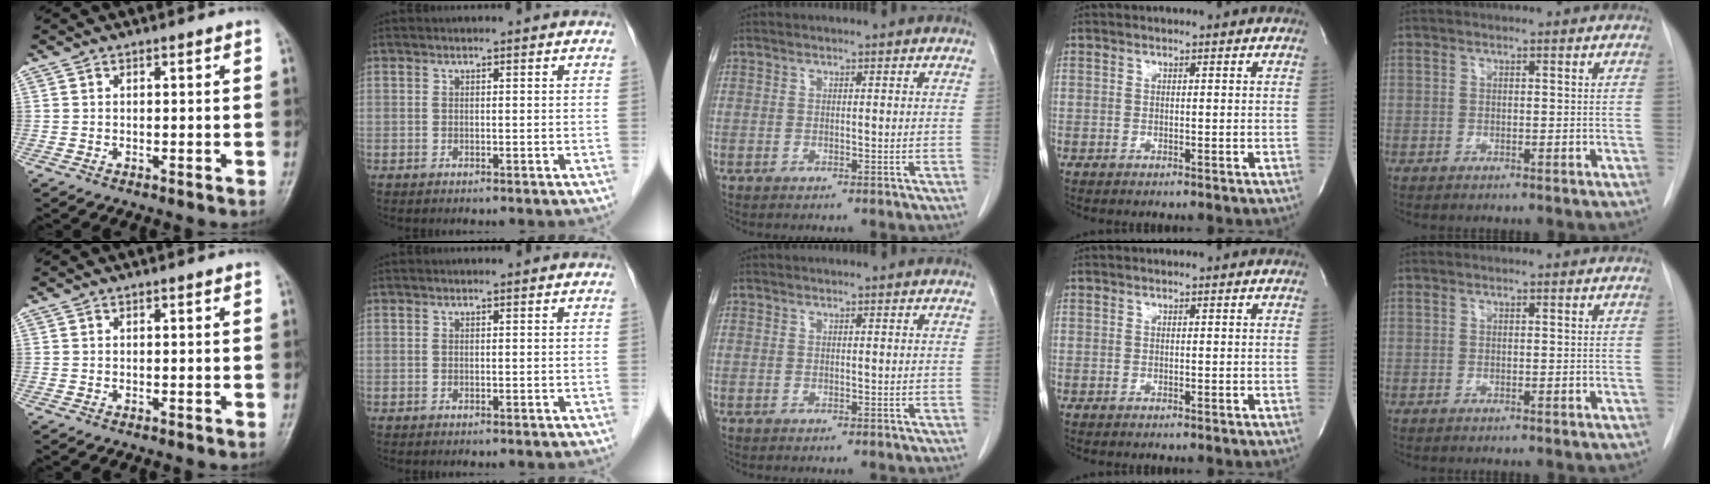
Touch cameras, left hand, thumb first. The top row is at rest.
{}